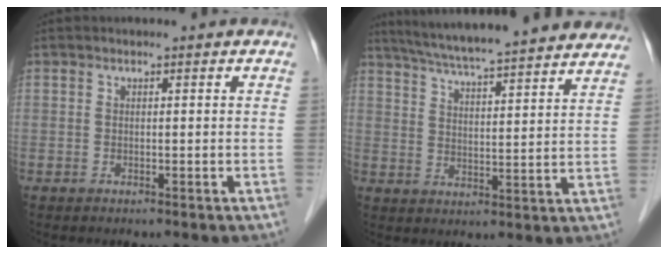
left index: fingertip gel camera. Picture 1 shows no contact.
{"total": 25.0, "force": [22.3, 2.0, 11.3], "torque": [-0.182, 0.007, 0.298]}